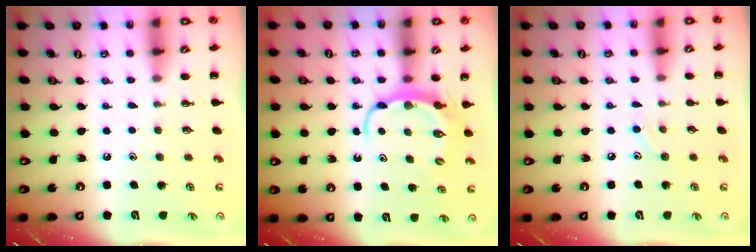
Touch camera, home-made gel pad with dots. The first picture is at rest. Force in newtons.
{"total": 5.9, "press": 5.9, "slide": 0.6}
{"total": 6.3, "press": 5.9, "slide": 2.1}